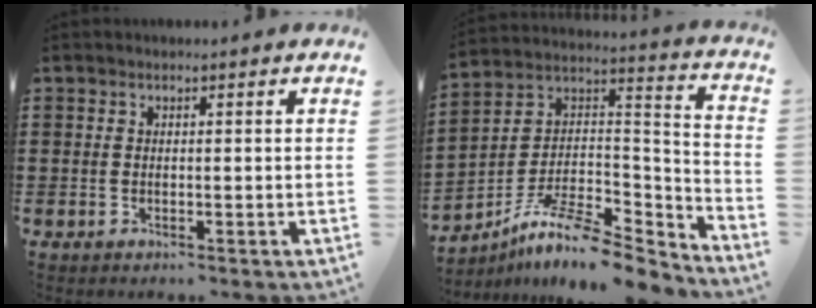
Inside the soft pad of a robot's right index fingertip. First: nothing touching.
{"total": 10.2, "force": [-8.2, 2.6, 5.4], "torque": [-0.109, 0.009, -0.166]}